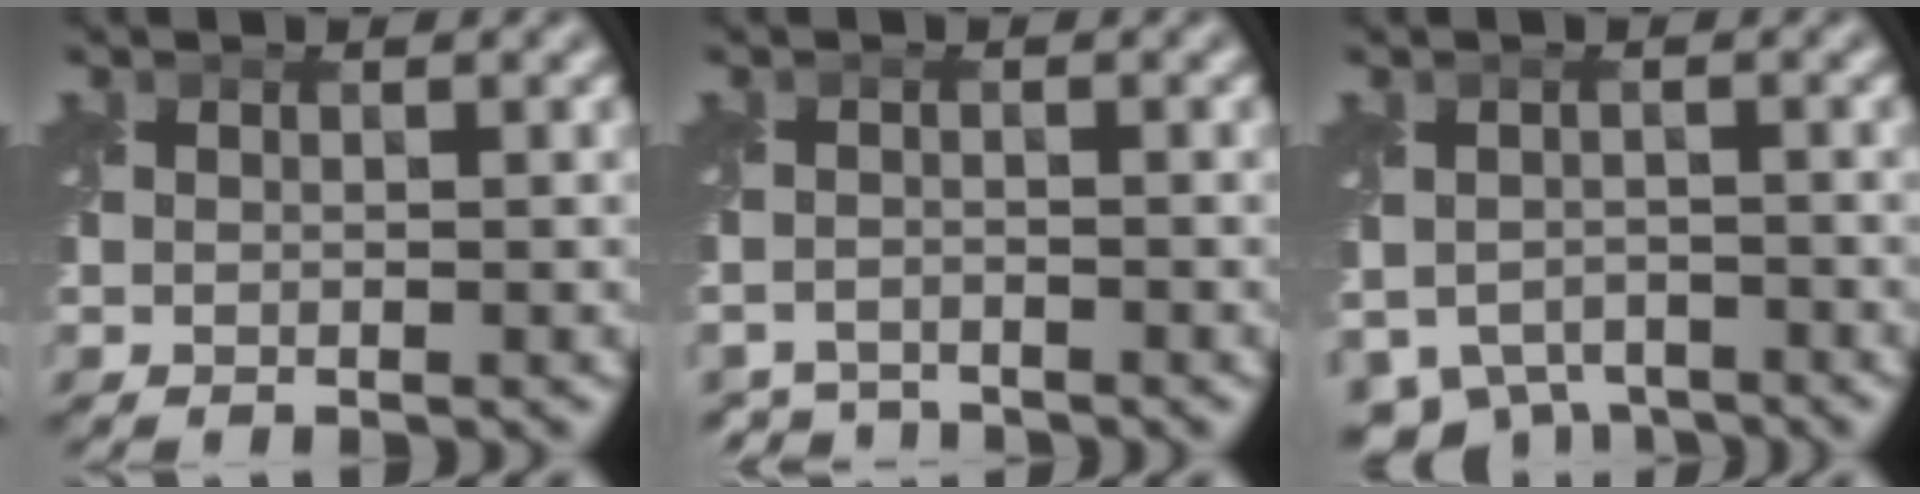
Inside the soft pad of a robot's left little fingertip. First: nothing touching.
{"total": 2.9, "force": [-2.8, 0.6, -0.2], "torque": [-0.003, -0.005, -0.050]}
{"total": 4.7, "force": [-3.7, 2.8, 1.0], "torque": [-0.010, -0.012, -0.053]}